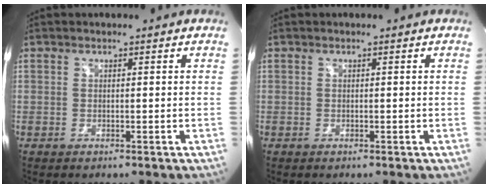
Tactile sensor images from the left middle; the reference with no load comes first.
{"total": 0.0}